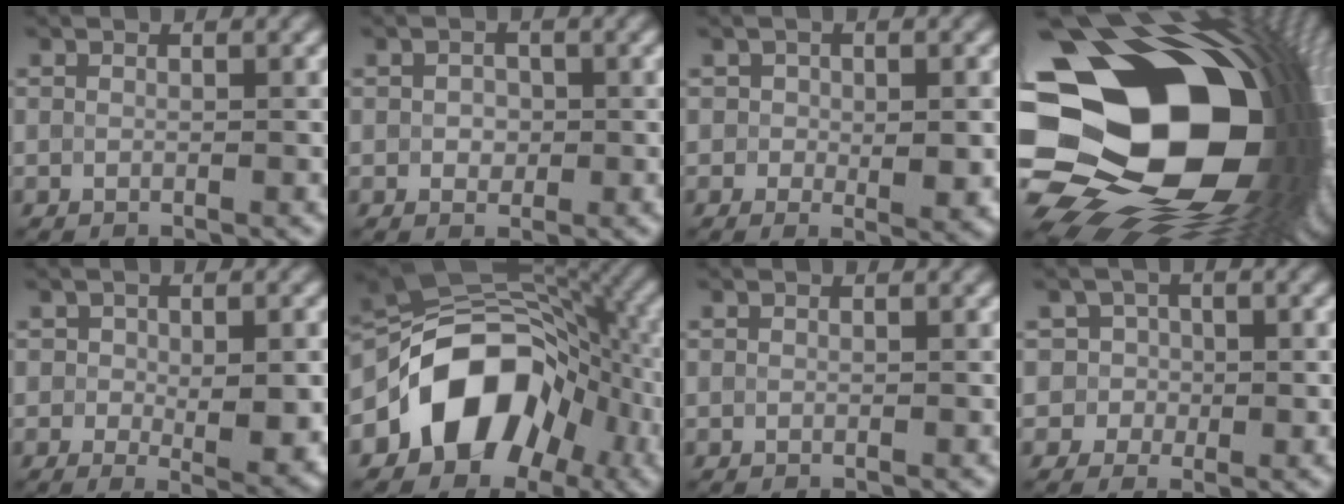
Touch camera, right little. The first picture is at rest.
{"total": 1.0, "force": [-0.1, 0.9, 0.5], "torque": [-0.010, 0.005, 0.002]}
{"total": 2.7, "force": [-0.4, 1.6, 2.1], "torque": [-0.026, -0.002, 0.001]}
{"total": 22.7, "force": [-1.8, 15.3, 16.7], "torque": [-0.287, -0.018, -0.027]}
{"total": 4.8, "force": [-0.8, 2.4, 4.1], "torque": [-0.057, -0.008, 0.000]}
{"total": 11.0, "force": [-4.3, 7.8, 6.5], "torque": [-0.081, 0.022, -0.078]}
{"total": 0.0}
{"total": 2.2, "force": [-0.2, 2.2, 0.1], "torque": [0.027, 0.021, -0.010]}